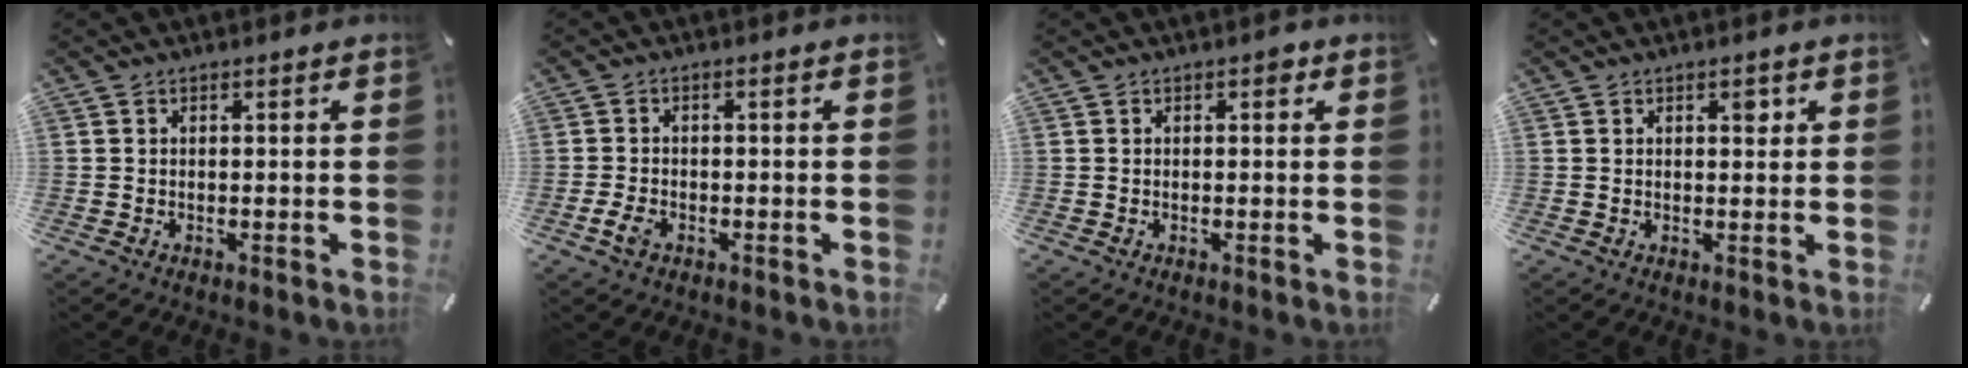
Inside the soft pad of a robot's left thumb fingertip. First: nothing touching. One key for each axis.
{"total": 2.8, "fx": -1.4, "fy": 1.5, "fz": 1.9, "tx": -0.046, "ty": 0.000, "tz": -0.028}
{"total": 1.3, "fx": 0.4, "fy": 0.9, "fz": 0.9, "tx": -0.011, "ty": 0.005, "tz": 0.002}
{"total": 2.0, "fx": 0.9, "fy": 1.1, "fz": 1.4, "tx": -0.005, "ty": -0.006, "tz": 0.010}